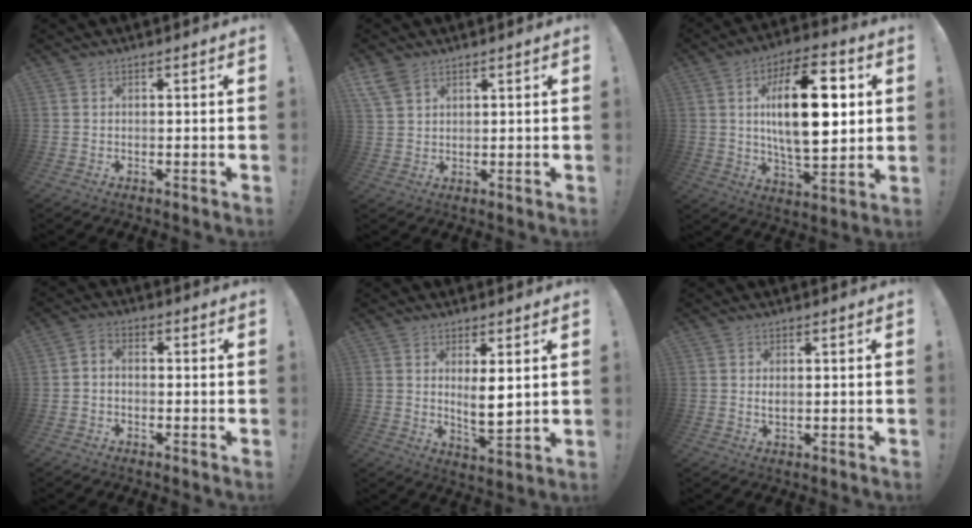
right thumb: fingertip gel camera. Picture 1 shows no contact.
{"total": 5.3, "force": [3.7, 2.8, 2.4], "torque": [-0.047, -0.013, 0.074]}
{"total": 22.3, "force": [3.9, 10.2, 19.4], "torque": [-0.318, 0.002, 0.053]}
{"total": 2.7, "force": [-1.7, 1.6, 1.3], "torque": [-0.025, 0.007, -0.034]}
{"total": 7.0, "force": [2.2, 2.1, 6.3], "torque": [-0.087, -0.026, 0.035]}
{"total": 1.4, "force": [0.4, 0.7, 1.2], "torque": [-0.017, 0.000, 0.005]}